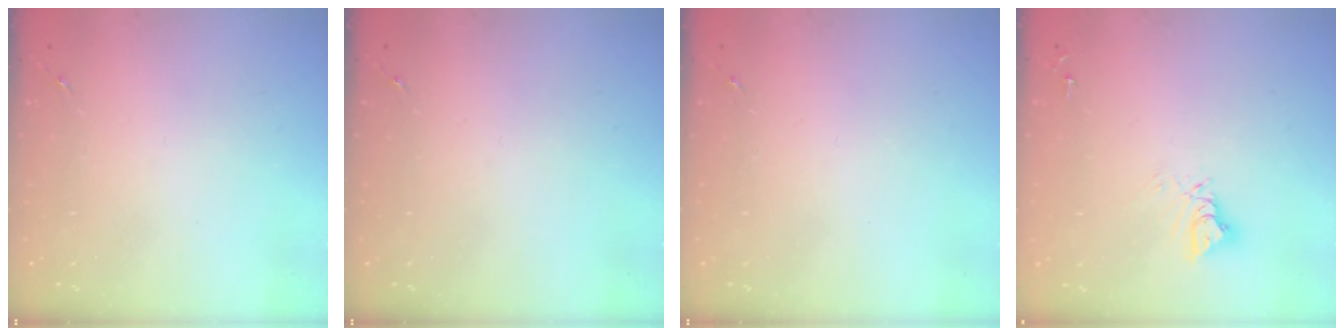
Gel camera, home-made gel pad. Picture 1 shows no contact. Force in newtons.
{"total": 0.0}
{"total": 0.0}
{"total": 7.3, "press": 7.3, "slide": 0.7}